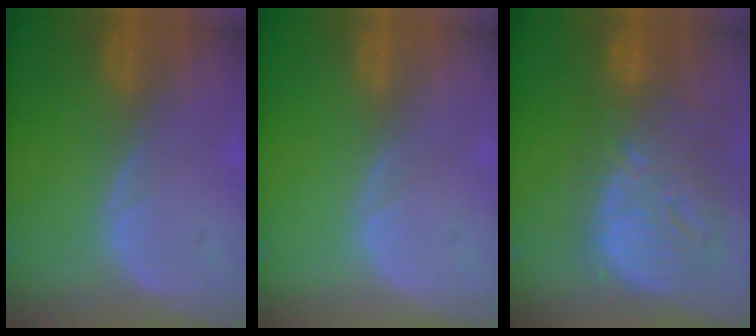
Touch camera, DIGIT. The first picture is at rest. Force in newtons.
{"total": 0.0}
{"total": 13.3, "press": 11.6, "slide": 6.5}